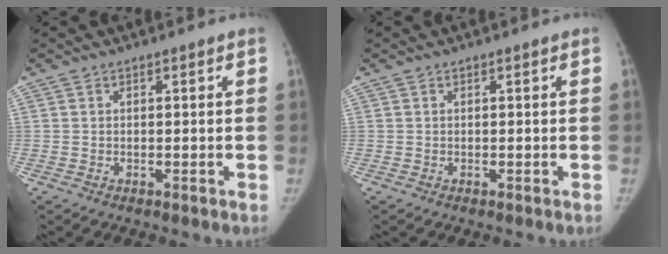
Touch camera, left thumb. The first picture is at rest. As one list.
[{"total": 0.0}]